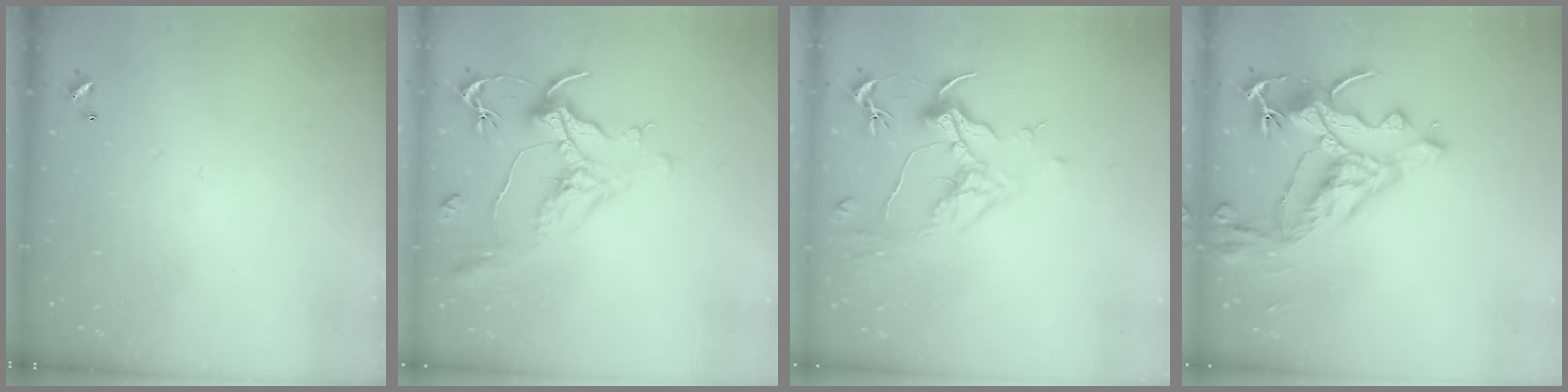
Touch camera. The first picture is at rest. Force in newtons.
{"total": 1.3, "press": 1.1, "slide": 0.7}
{"total": 1.5, "press": 1.3, "slide": 0.8}
{"total": 10.4, "press": 10.2, "slide": 2.1}